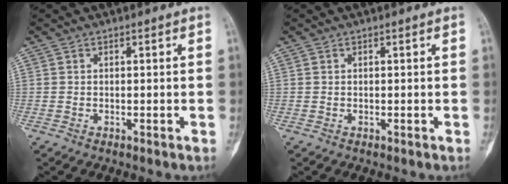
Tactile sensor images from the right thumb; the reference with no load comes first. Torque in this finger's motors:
{"motor_torque": [0.26, 0.47, -0.30, 0.19, -0.01]}